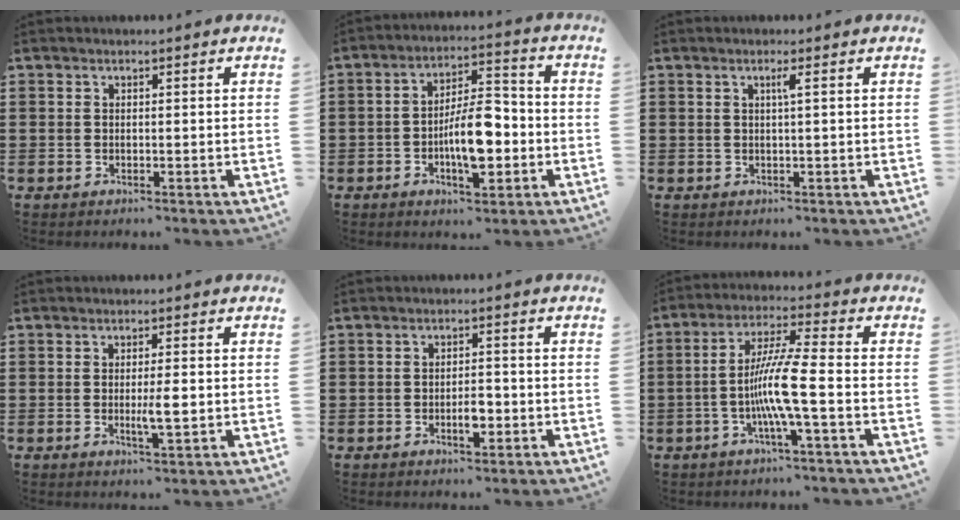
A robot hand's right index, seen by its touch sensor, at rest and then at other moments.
{"total": 9.2, "force": [-2.4, 4.0, 7.9], "torque": [-0.140, -0.003, -0.048]}
{"total": 1.4, "force": [0.4, -0.3, 1.3], "torque": [-0.024, -0.005, 0.005]}
{"total": 3.6, "force": [-0.4, 0.7, 3.5], "torque": [-0.067, -0.005, -0.009]}
{"total": 3.5, "force": [-1.1, 1.4, 3.0], "torque": [-0.053, 0.003, -0.019]}
{"total": 8.9, "force": [-2.3, 0.1, 8.6], "torque": [-0.177, -0.013, -0.052]}